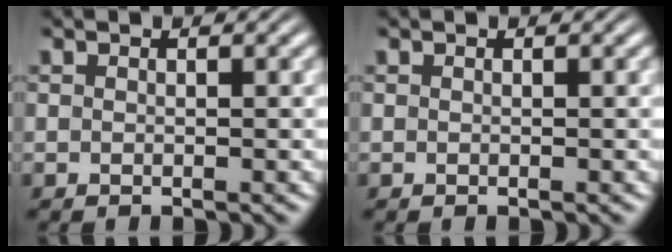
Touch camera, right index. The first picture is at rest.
{"total": 0.0}